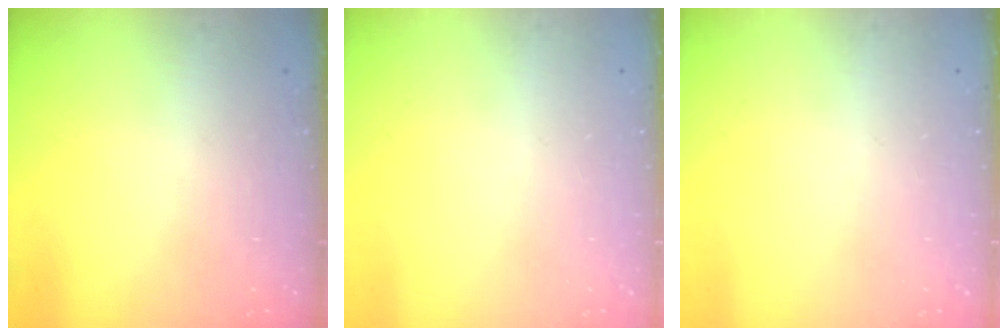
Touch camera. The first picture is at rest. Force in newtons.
{"total": 0.0}
{"total": 0.0}